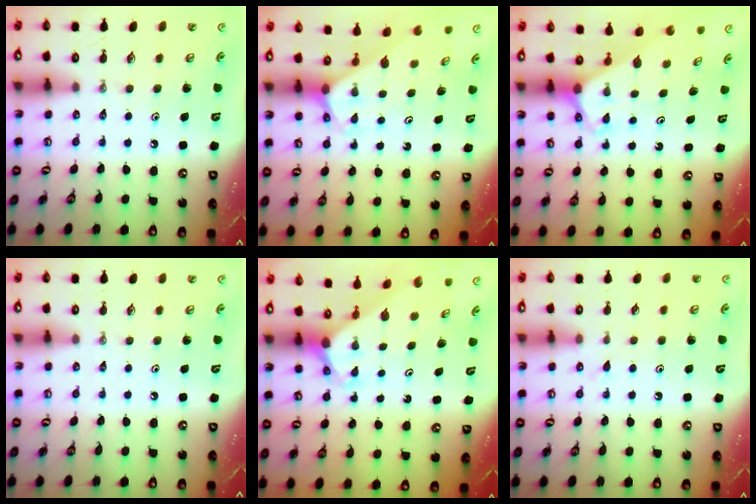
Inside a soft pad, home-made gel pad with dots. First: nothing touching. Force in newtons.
{"total": 2.3, "press": 2.3, "slide": 0.2}
{"total": 2.6, "press": 2.6, "slide": 0.2}
{"total": 0.0}
{"total": 3.2, "press": 3.2, "slide": 0.2}
{"total": 6.2, "press": 6.2, "slide": 0.6}